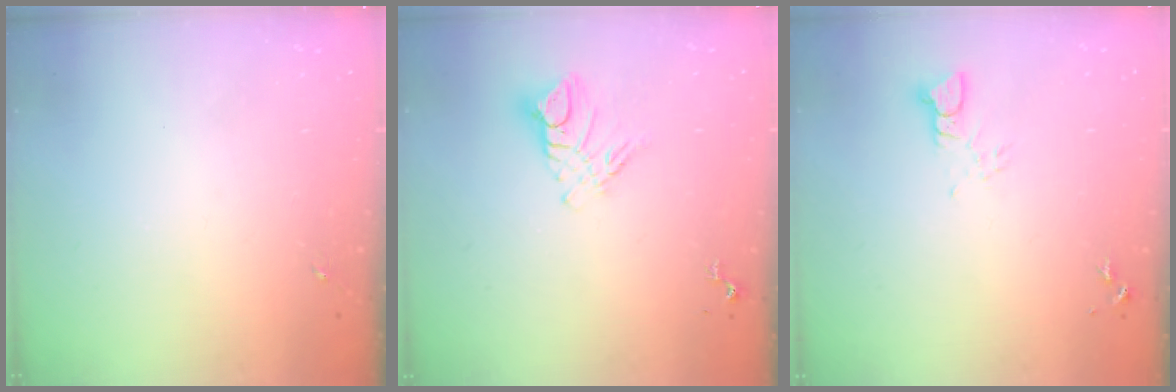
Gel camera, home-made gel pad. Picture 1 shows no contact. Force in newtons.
{"total": 10.2, "press": 10.1, "slide": 0.8}
{"total": 3.3, "press": 3.3, "slide": 0.3}